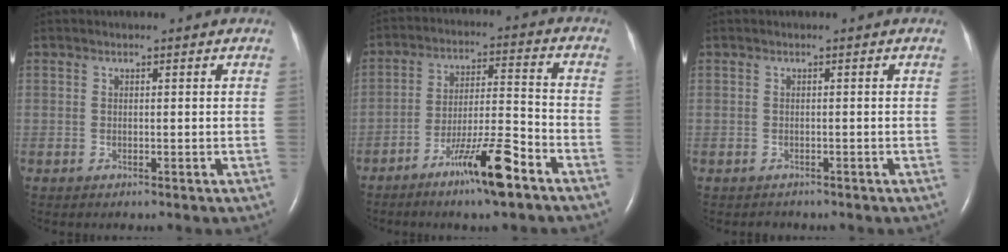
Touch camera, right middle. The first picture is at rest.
{"total": 10.6, "force": [-6.8, 0.5, 8.1], "torque": [-0.143, -0.007, -0.121]}
{"total": 0.8, "force": [-0.7, 0.4, -0.2], "torque": [-0.006, -0.001, -0.012]}